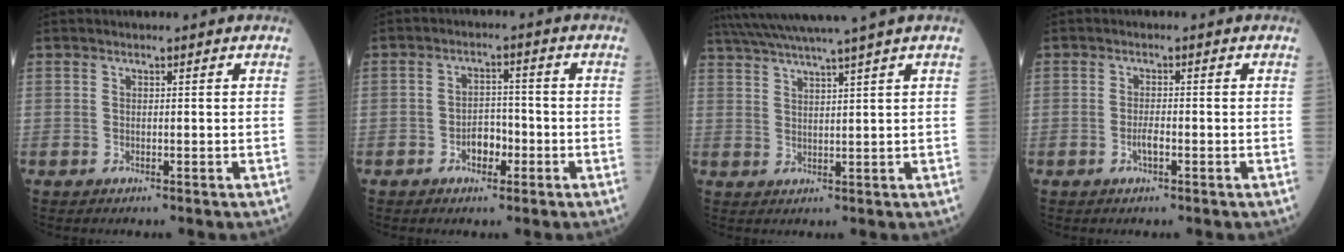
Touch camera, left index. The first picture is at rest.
{"total": 3.9, "force": [-1.8, 2.3, 2.5], "torque": [-0.041, 0.011, -0.032]}
{"total": 10.5, "force": [8.9, -2.2, 5.2], "torque": [-0.087, 0.013, 0.136]}
{"total": 1.8, "force": [-0.8, 0.4, 1.6], "torque": [-0.031, 0.002, -0.015]}